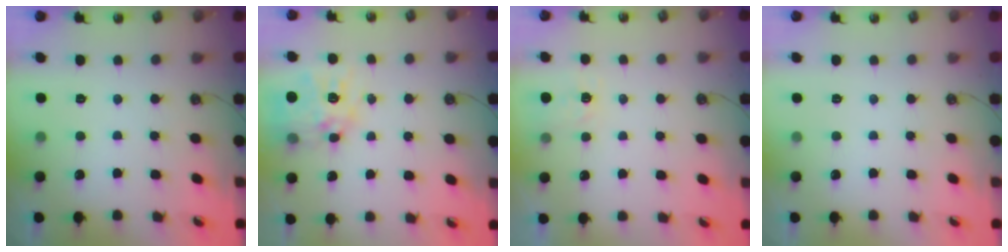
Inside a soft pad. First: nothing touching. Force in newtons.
{"total": 14.2, "press": 14.2, "slide": 1.2}
{"total": 4.0, "press": 4.0, "slide": 0.5}
{"total": 0.0}